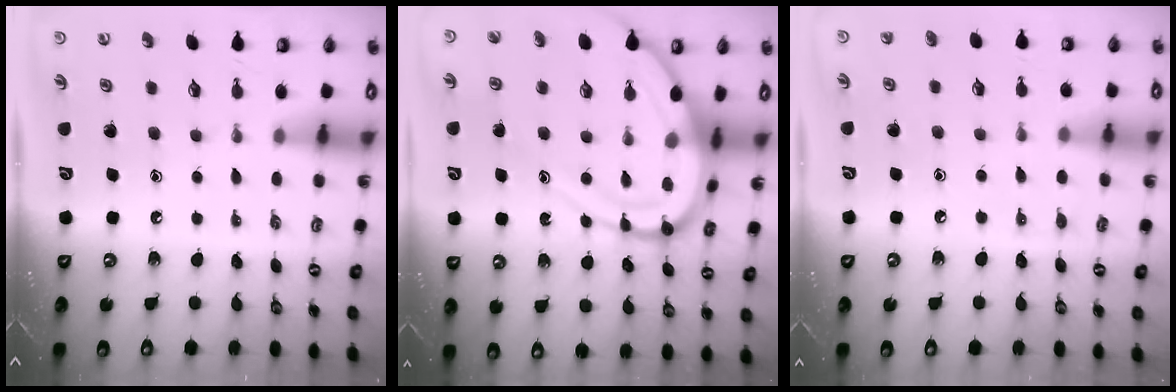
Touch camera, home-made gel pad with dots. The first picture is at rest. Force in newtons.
{"total": 14.5, "press": 14.4, "slide": 1.8}
{"total": 4.6, "press": 4.6, "slide": 0.6}